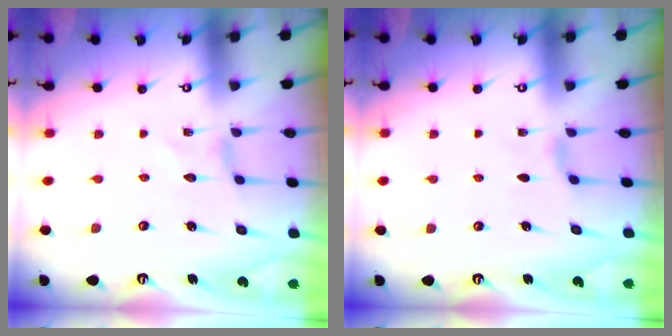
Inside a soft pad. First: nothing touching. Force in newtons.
{"total": 3.3, "press": 3.3, "slide": 0.5}